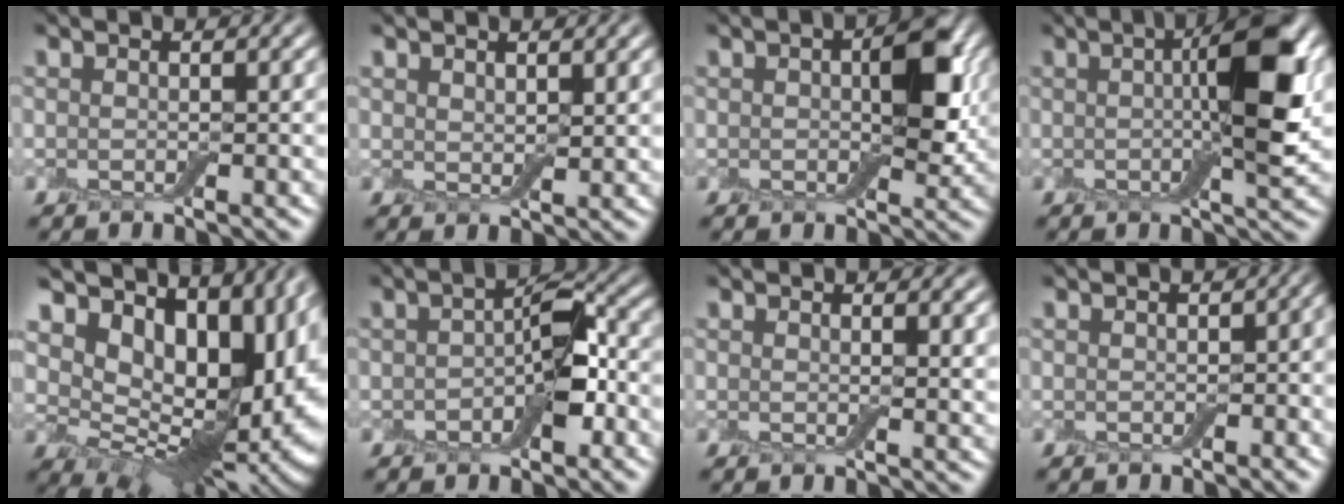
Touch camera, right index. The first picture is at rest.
{"total": 1.3, "force": [1.0, 0.6, 0.5], "torque": [-0.013, -0.003, 0.024]}
{"total": 5.4, "force": [0.9, 2.8, 4.5], "torque": [-0.058, 0.003, 0.015]}
{"total": 6.8, "force": [0.8, 1.4, 6.6], "torque": [-0.098, 0.011, 0.008]}
{"total": 16.4, "force": [5.7, 10.1, 11.7], "torque": [-0.147, 0.024, 0.120]}
{"total": 4.5, "force": [-0.7, 2.4, 3.8], "torque": [-0.057, 0.006, -0.017]}
{"total": 1.4, "force": [0.6, 0.7, 1.1], "torque": [-0.016, -0.003, 0.012]}
{"total": 1.7, "force": [-0.2, 1.1, 1.3], "torque": [-0.015, 0.000, -0.003]}